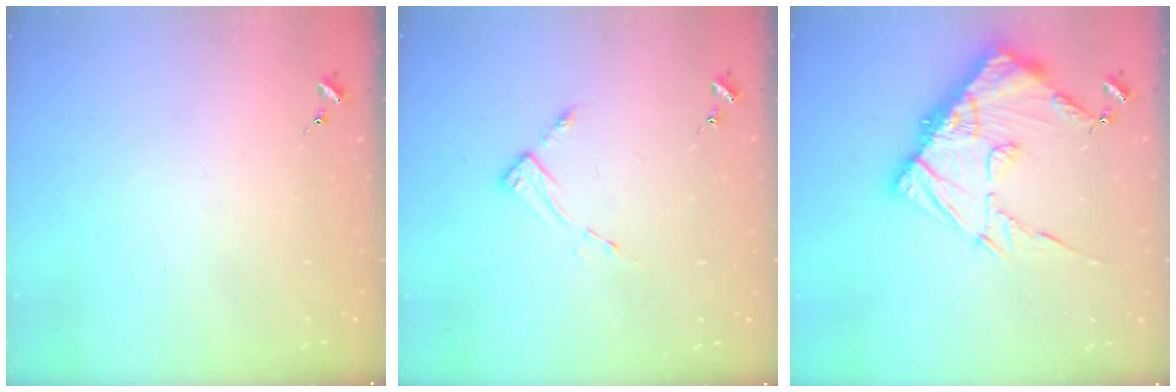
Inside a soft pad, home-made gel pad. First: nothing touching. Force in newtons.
{"total": 4.4, "press": 4.3, "slide": 0.5}
{"total": 18.0, "press": 17.9, "slide": 1.6}